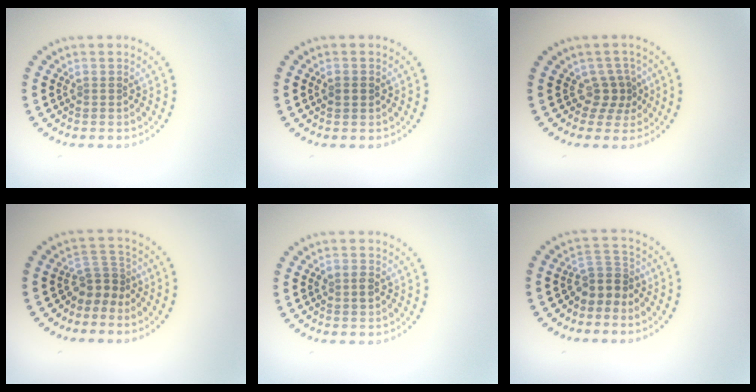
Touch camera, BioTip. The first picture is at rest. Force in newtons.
{"total": 1.2, "press": 1.2, "slide": 0.2}
{"total": 2.2, "press": 1.5, "slide": 1.6}
{"total": 2.7, "press": 1.8, "slide": 2.0}
{"total": 1.4, "press": 1.4, "slide": 0.1}
{"total": 2.8, "press": 2.2, "slide": 1.8}